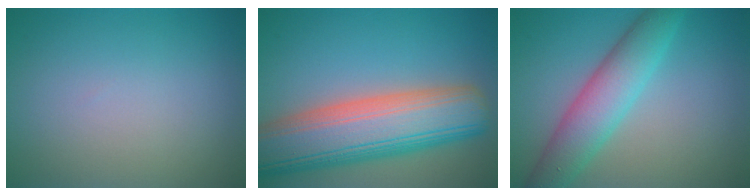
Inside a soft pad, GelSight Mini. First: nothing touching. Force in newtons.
{"total": 12.1, "press": 12.0, "slide": 1.3}
{"total": 5.7, "press": 5.7, "slide": 0.1}